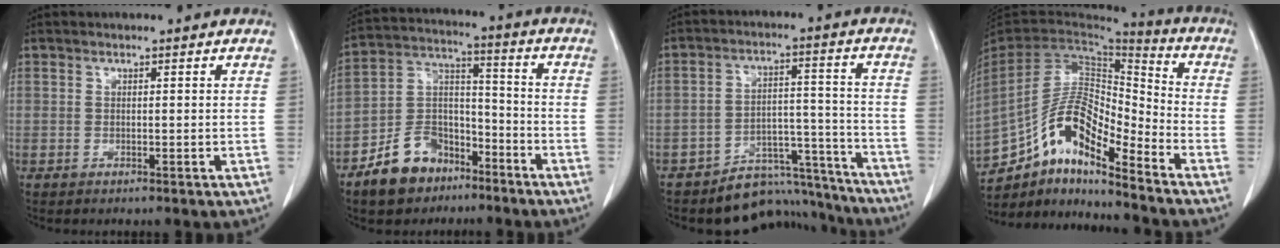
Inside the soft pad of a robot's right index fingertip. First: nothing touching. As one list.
[{"total": 11.2, "force": [-7.4, 7.1, 4.4], "torque": [-0.090, 0.024, -0.133]}, {"total": 11.4, "force": [-10.6, 4.0, 0.1], "torque": [0.029, 0.065, -0.152]}, {"total": 14.9, "force": [-10.5, 3.8, 9.8], "torque": [-0.188, 0.031, -0.190]}]